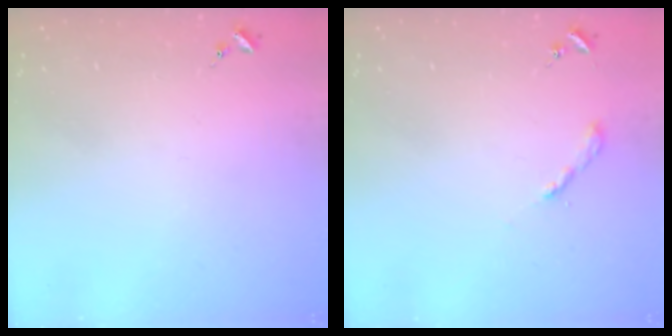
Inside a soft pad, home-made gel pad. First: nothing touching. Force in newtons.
{"total": 2.0, "press": 2.0, "slide": 0.2}